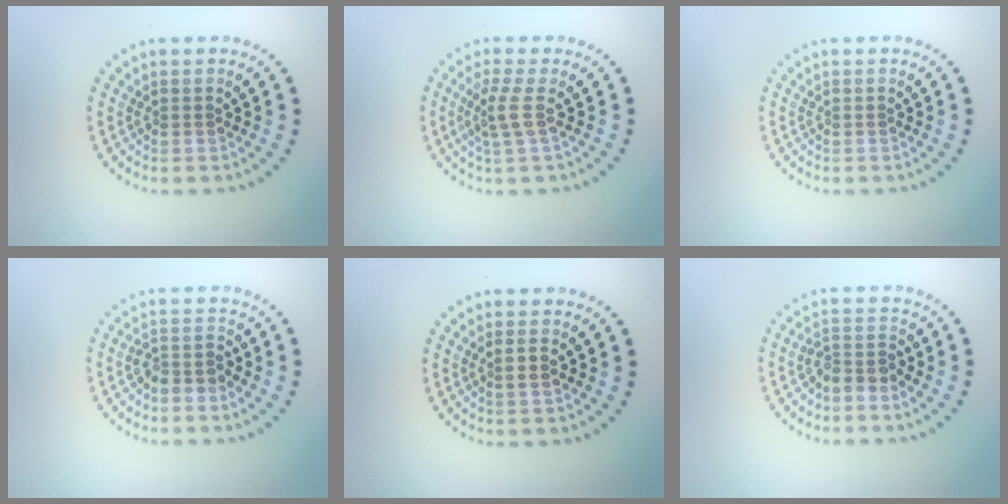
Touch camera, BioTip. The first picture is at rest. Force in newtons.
{"total": 2.3, "press": 1.6, "slide": 1.5}
{"total": 0.0}
{"total": 2.1, "press": 1.7, "slide": 1.3}
{"total": 1.2, "press": 1.0, "slide": 0.5}
{"total": 2.3, "press": 1.8, "slide": 1.4}